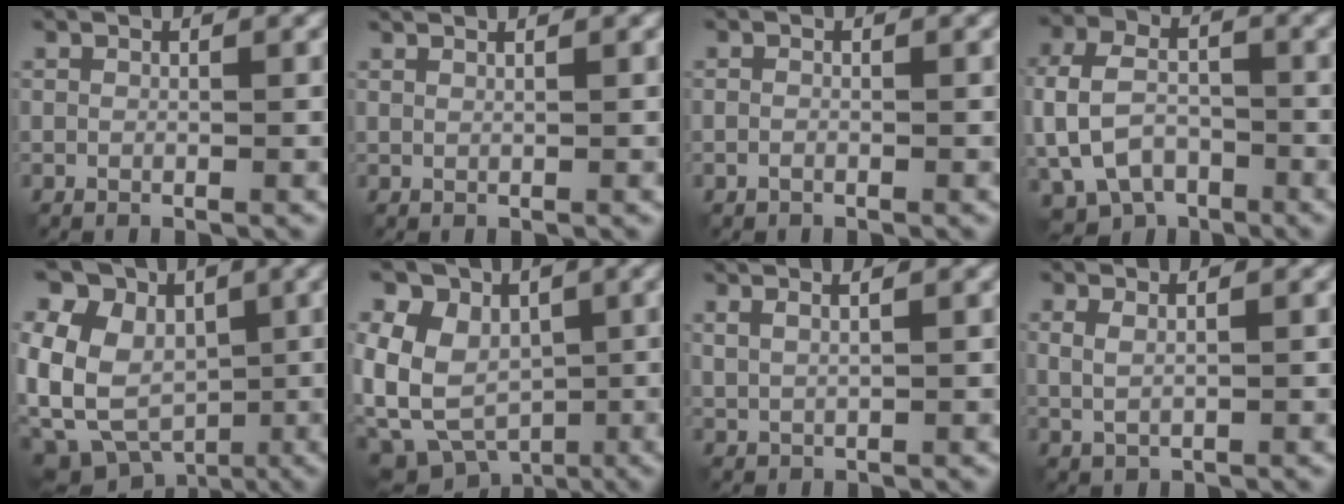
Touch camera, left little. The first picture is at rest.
{"total": 1.5, "force": [1.1, 0.4, 0.9], "torque": [-0.004, 0.000, 0.005]}
{"total": 0.6, "force": [-0.4, 0.4, 0.3], "torque": [-0.005, -0.002, -0.007]}
{"total": 7.9, "force": [-2.4, 5.8, 4.8], "torque": [-0.097, -0.005, -0.049]}
{"total": 12.4, "force": [-0.7, 10.7, 6.2], "torque": [-0.147, 0.008, -0.026]}
{"total": 9.0, "force": [-1.6, 7.3, 5.0], "torque": [-0.097, -0.001, -0.037]}
{"total": 2.6, "force": [1.7, 0.9, 1.8], "torque": [-0.019, 0.008, 0.015]}
{"total": 1.2, "force": [0.3, 0.5, 1.1], "torque": [-0.026, -0.005, 0.009]}